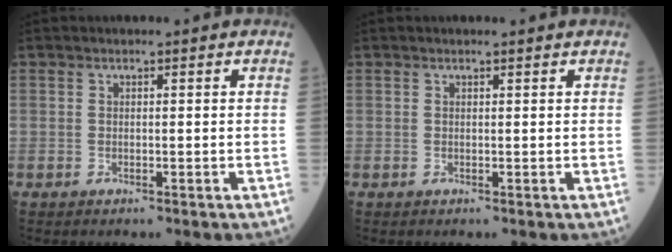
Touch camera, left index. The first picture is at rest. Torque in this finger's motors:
{"motor_torque": [0.19, -0.10, -0.03, -0.01]}